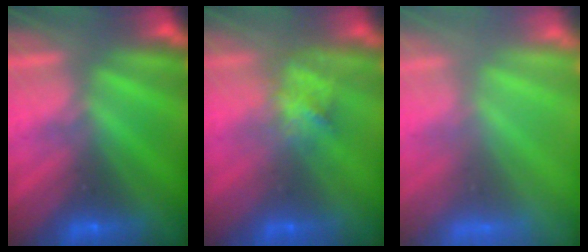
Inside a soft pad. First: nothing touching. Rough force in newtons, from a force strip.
{"total": 2.8}
{"total": 8.9}